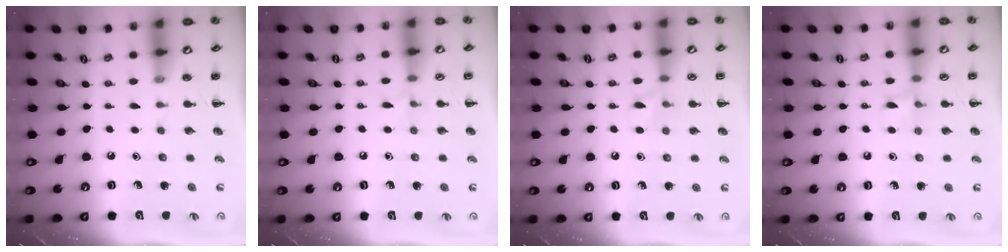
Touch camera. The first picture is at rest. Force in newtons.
{"total": 4.0, "press": 3.7, "slide": 1.5}
{"total": 5.8, "press": 5.3, "slide": 2.2}
{"total": 6.4, "press": 6.1, "slide": 1.9}